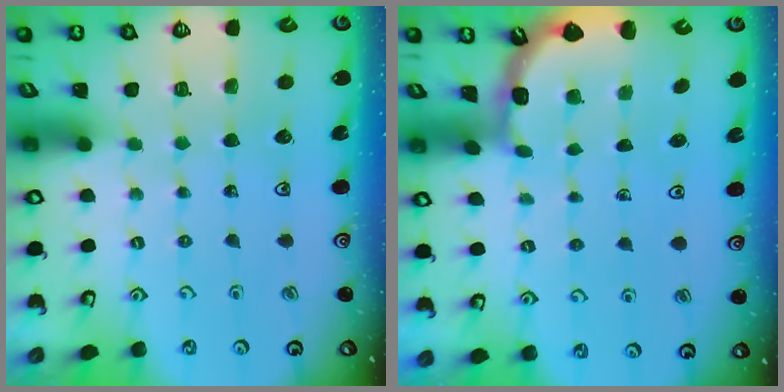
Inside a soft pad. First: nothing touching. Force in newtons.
{"total": 2.0, "press": 2.0, "slide": 0.2}